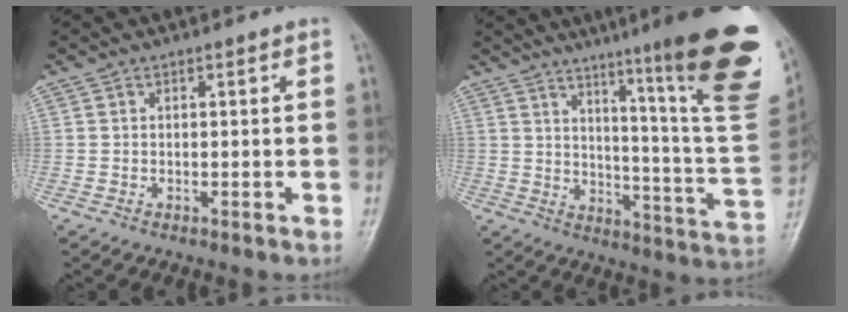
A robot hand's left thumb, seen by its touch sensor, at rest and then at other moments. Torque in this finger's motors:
{"motor_torque": [3.12, 0.95, 1.95, -0.82, 0.41]}